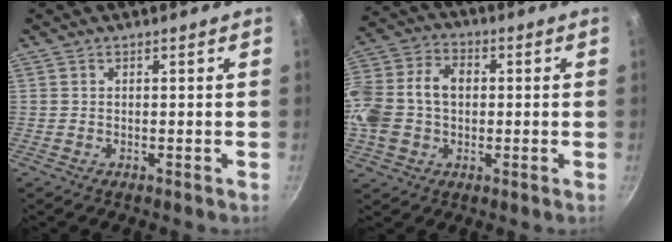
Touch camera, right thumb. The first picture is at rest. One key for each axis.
{"total": 16.0, "fx": 0.0, "fy": 12.0, "fz": 10.6, "tx": -0.211, "ty": 0.038, "tz": -0.010}